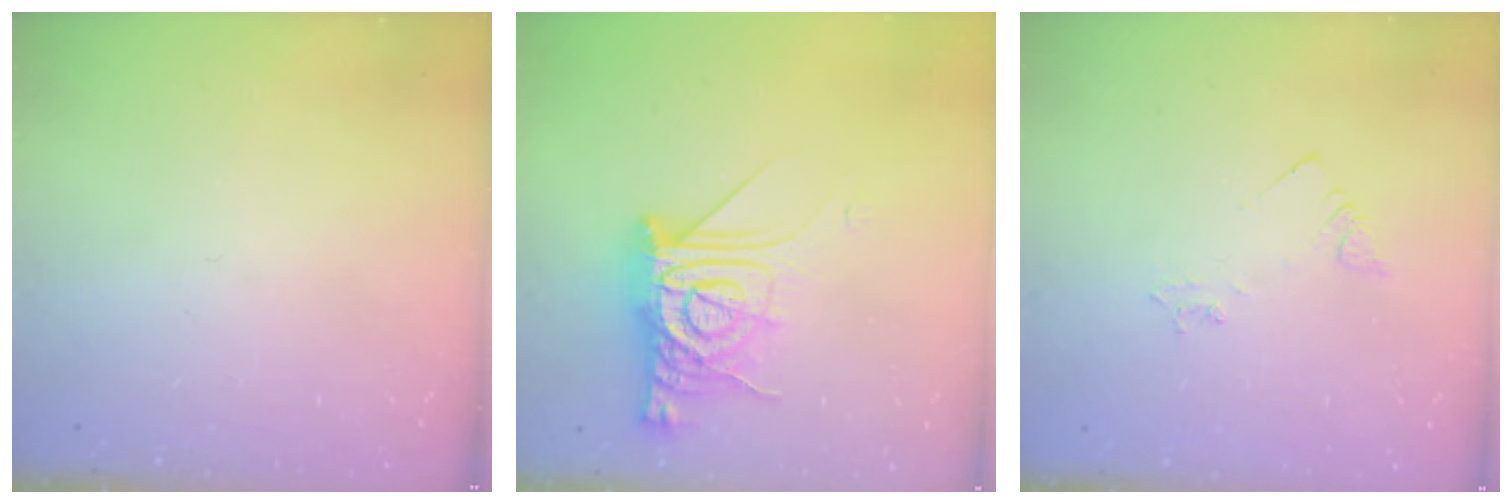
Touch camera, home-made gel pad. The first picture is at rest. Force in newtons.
{"total": 15.8, "press": 15.7, "slide": 1.6}
{"total": 1.9, "press": 1.9, "slide": 0.3}